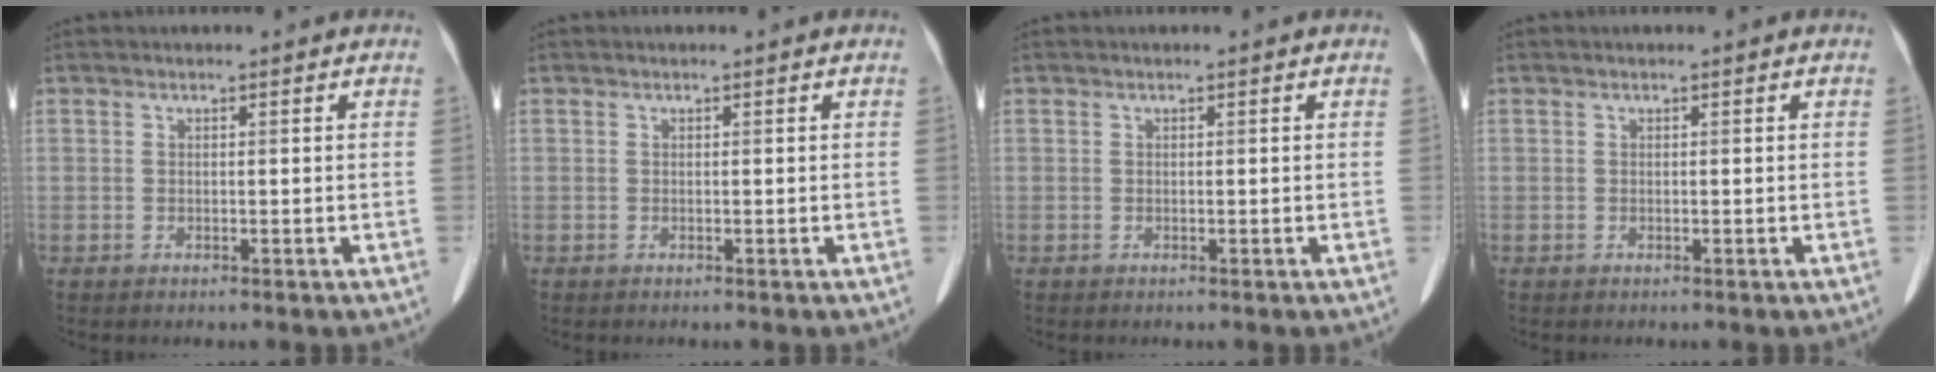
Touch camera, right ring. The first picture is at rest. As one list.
[{"total": 0.0}, {"total": 0.0}, {"total": 0.0}]